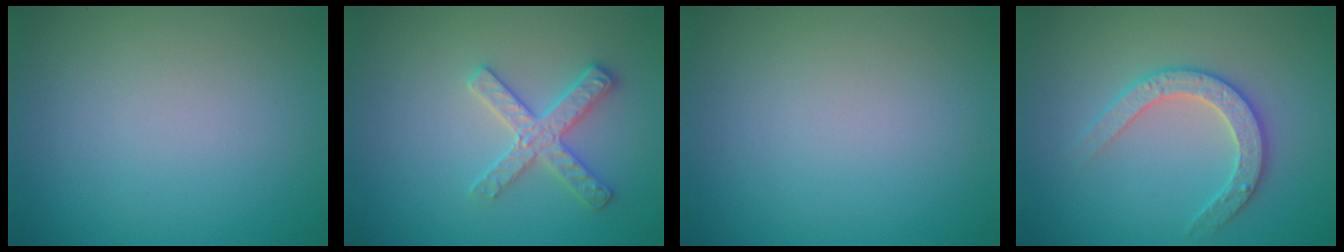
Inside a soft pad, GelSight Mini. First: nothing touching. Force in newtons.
{"total": 2.9, "press": 2.9, "slide": 0.1}
{"total": 0.0}
{"total": 2.8, "press": 2.7, "slide": 0.6}